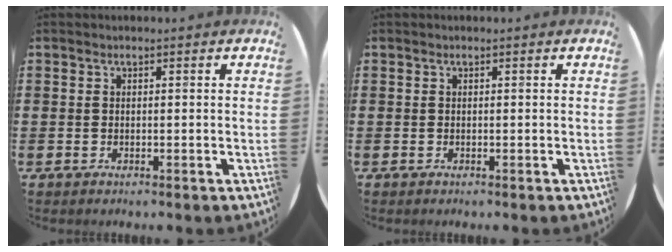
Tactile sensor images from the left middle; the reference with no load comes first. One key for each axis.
{"total": 0.0}